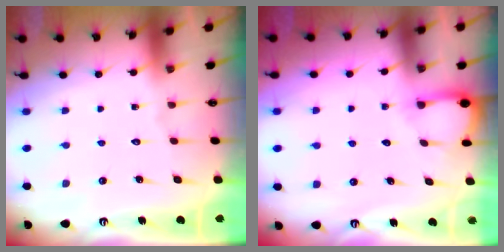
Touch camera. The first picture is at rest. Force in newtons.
{"total": 4.3, "press": 4.3, "slide": 0.4}